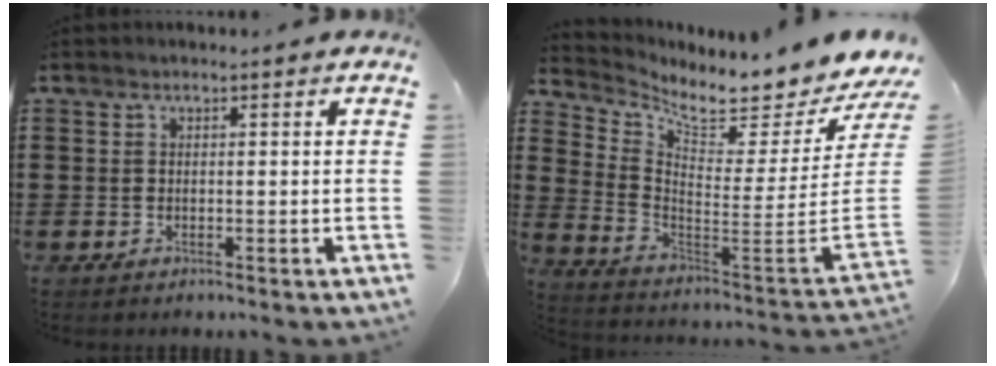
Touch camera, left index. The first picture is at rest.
{"total": 5.8, "force": [5.3, -0.1, 2.2], "torque": [-0.064, -0.074, 0.081]}